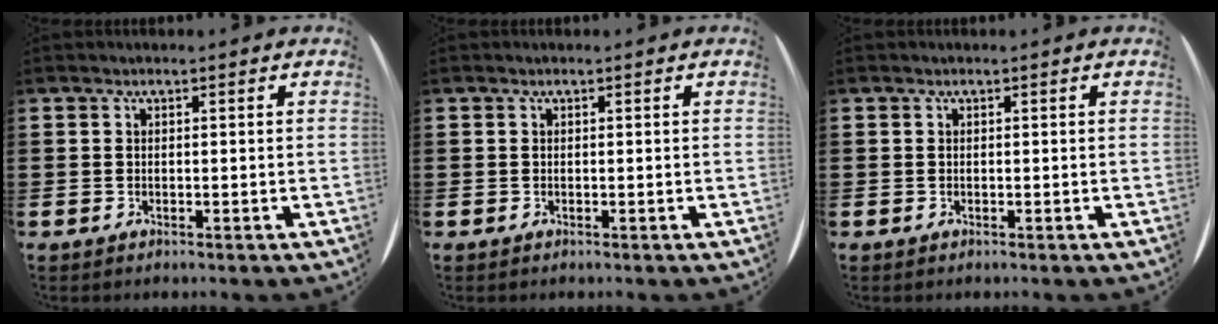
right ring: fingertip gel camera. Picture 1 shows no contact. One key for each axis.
{"total": 0.0}
{"total": 0.0}